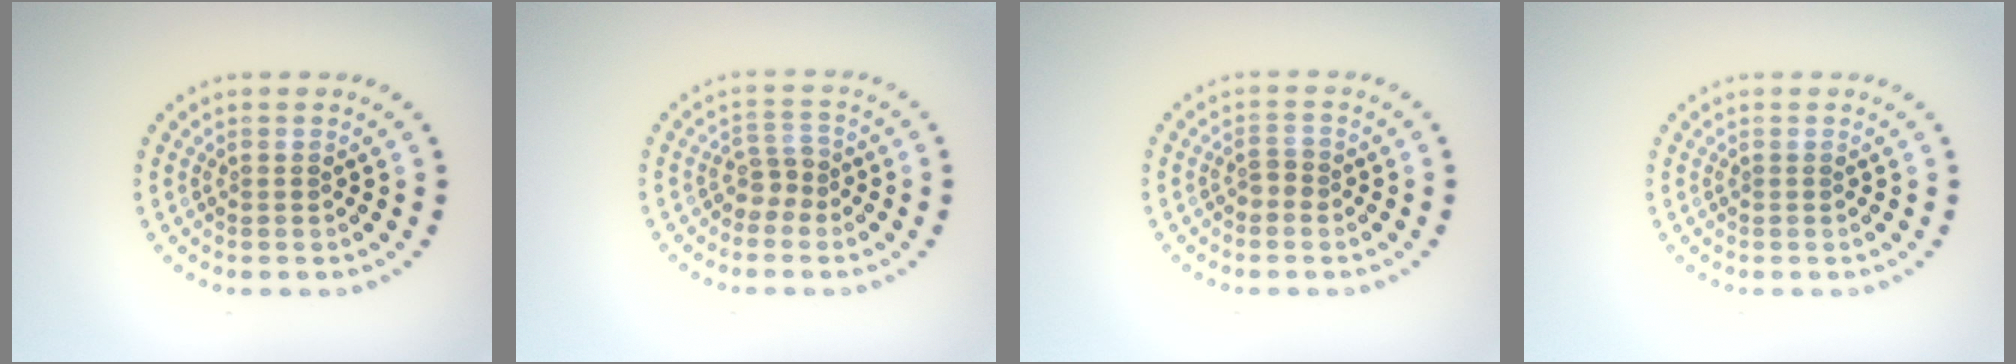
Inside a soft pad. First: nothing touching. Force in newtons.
{"total": 1.9, "press": 1.3, "slide": 1.4}
{"total": 1.2, "press": 1.1, "slide": 0.5}
{"total": 0.0}